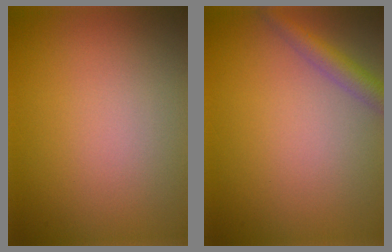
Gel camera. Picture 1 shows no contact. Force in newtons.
{"total": 2.3, "press": 2.3, "slide": 0.1}